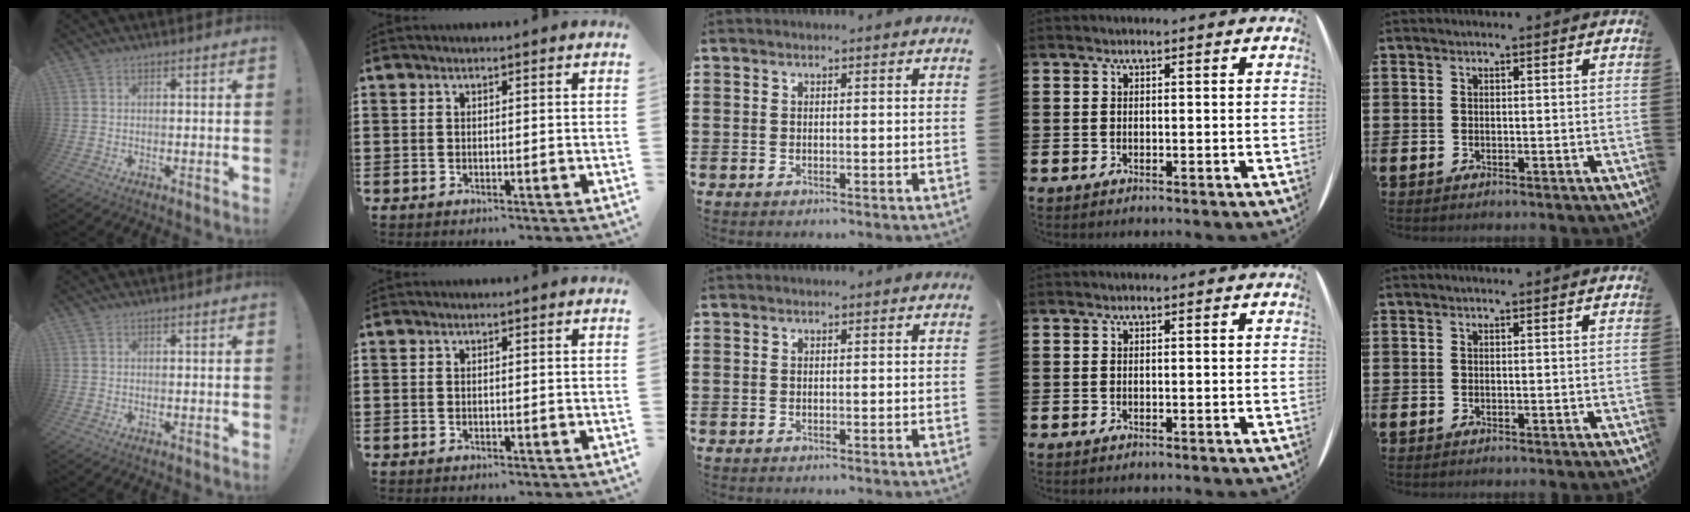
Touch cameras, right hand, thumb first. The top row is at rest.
{}